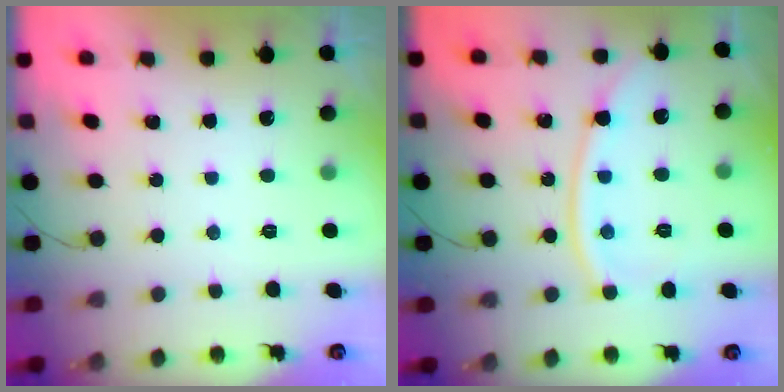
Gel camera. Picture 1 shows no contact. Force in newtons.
{"total": 10.1, "press": 10.1, "slide": 0.9}